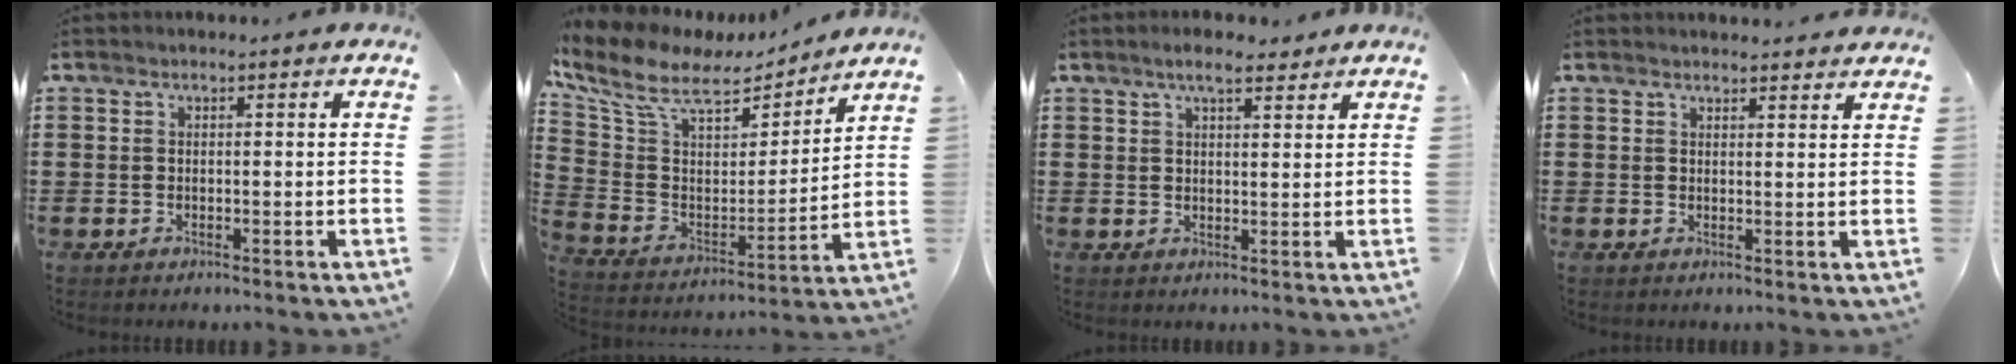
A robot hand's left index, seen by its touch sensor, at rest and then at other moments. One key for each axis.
{"total": 9.9, "fx": 7.4, "fy": 3.9, "fz": 5.3, "tx": -0.137, "ty": -0.038, "tz": 0.126}
{"total": 4.2, "fx": 3.3, "fy": 1.0, "fz": 2.5, "tx": -0.055, "ty": 0.003, "tz": 0.058}
{"total": 1.7, "fx": 1.7, "fy": 0.2, "fz": 0.1, "tx": -0.006, "ty": 0.001, "tz": 0.034}